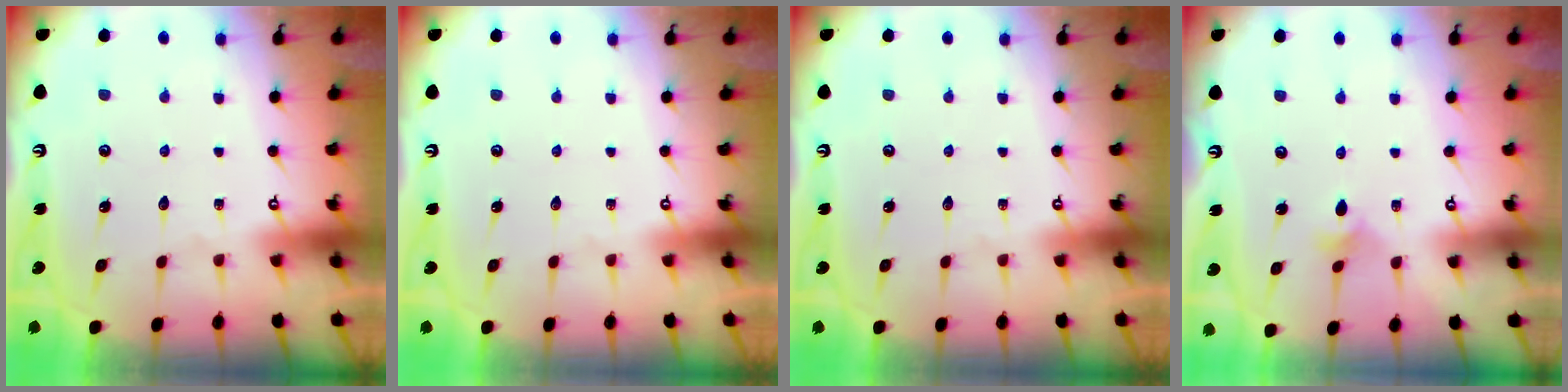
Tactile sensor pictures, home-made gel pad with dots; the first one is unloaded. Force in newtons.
{"total": 0.0}
{"total": 0.0}
{"total": 3.3, "press": 3.2, "slide": 0.6}